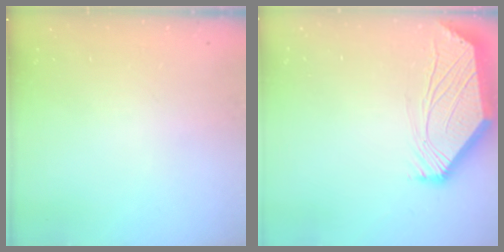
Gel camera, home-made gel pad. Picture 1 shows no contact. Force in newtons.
{"total": 2.6, "press": 2.6, "slide": 0.5}